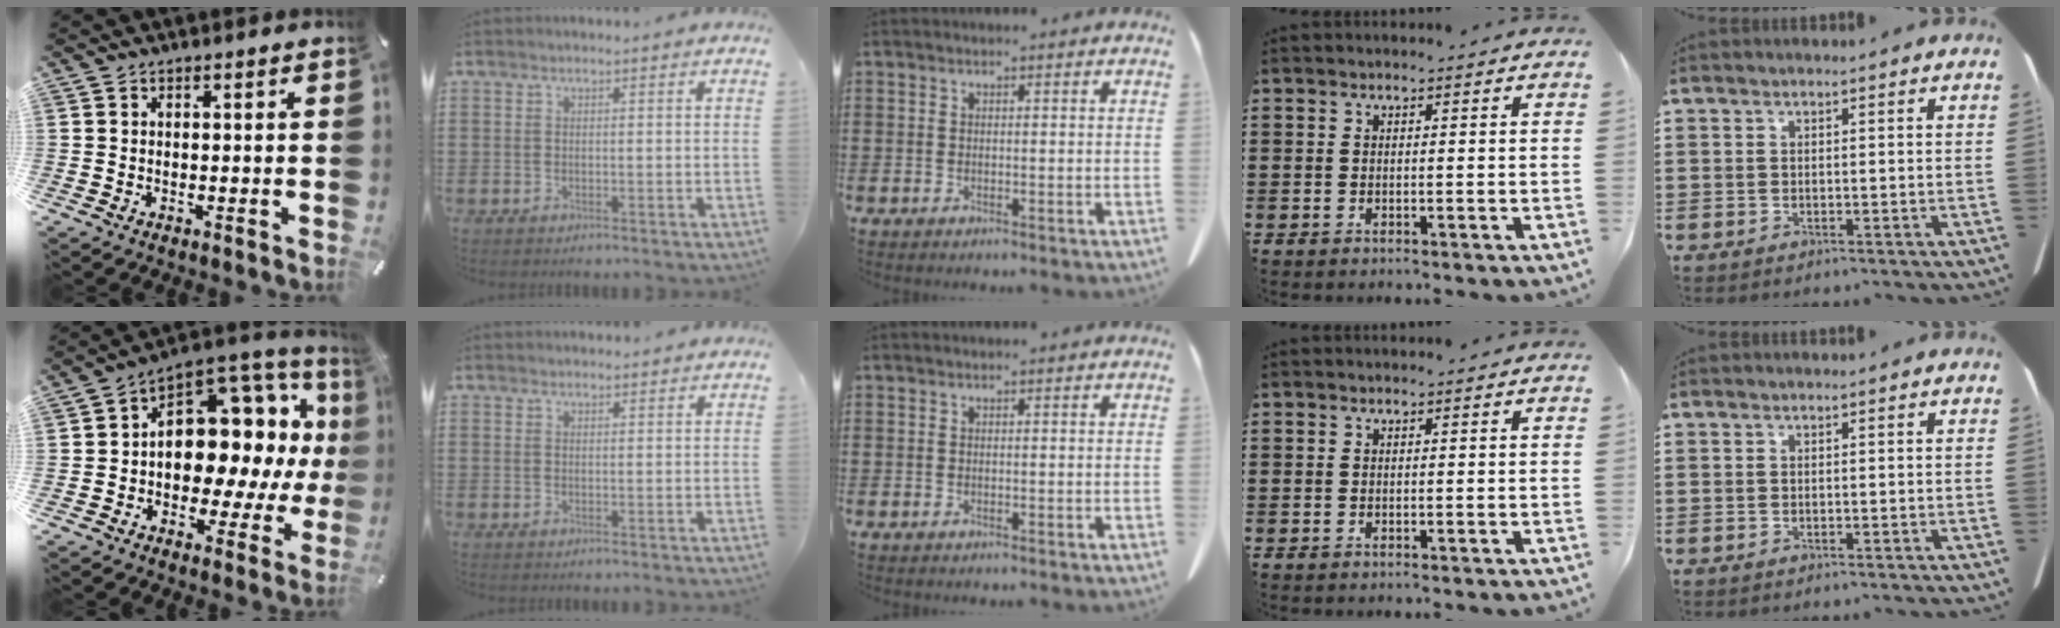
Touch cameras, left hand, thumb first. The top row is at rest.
{"thumb": {"total": 12.8, "force": [3.1, 9.6, 8.0], "torque": [-0.090, -0.058, 0.053]}, "index": {"total": 1.2, "force": [1.2, 0.1, 0.1], "torque": [-0.004, 0.000, 0.024]}}